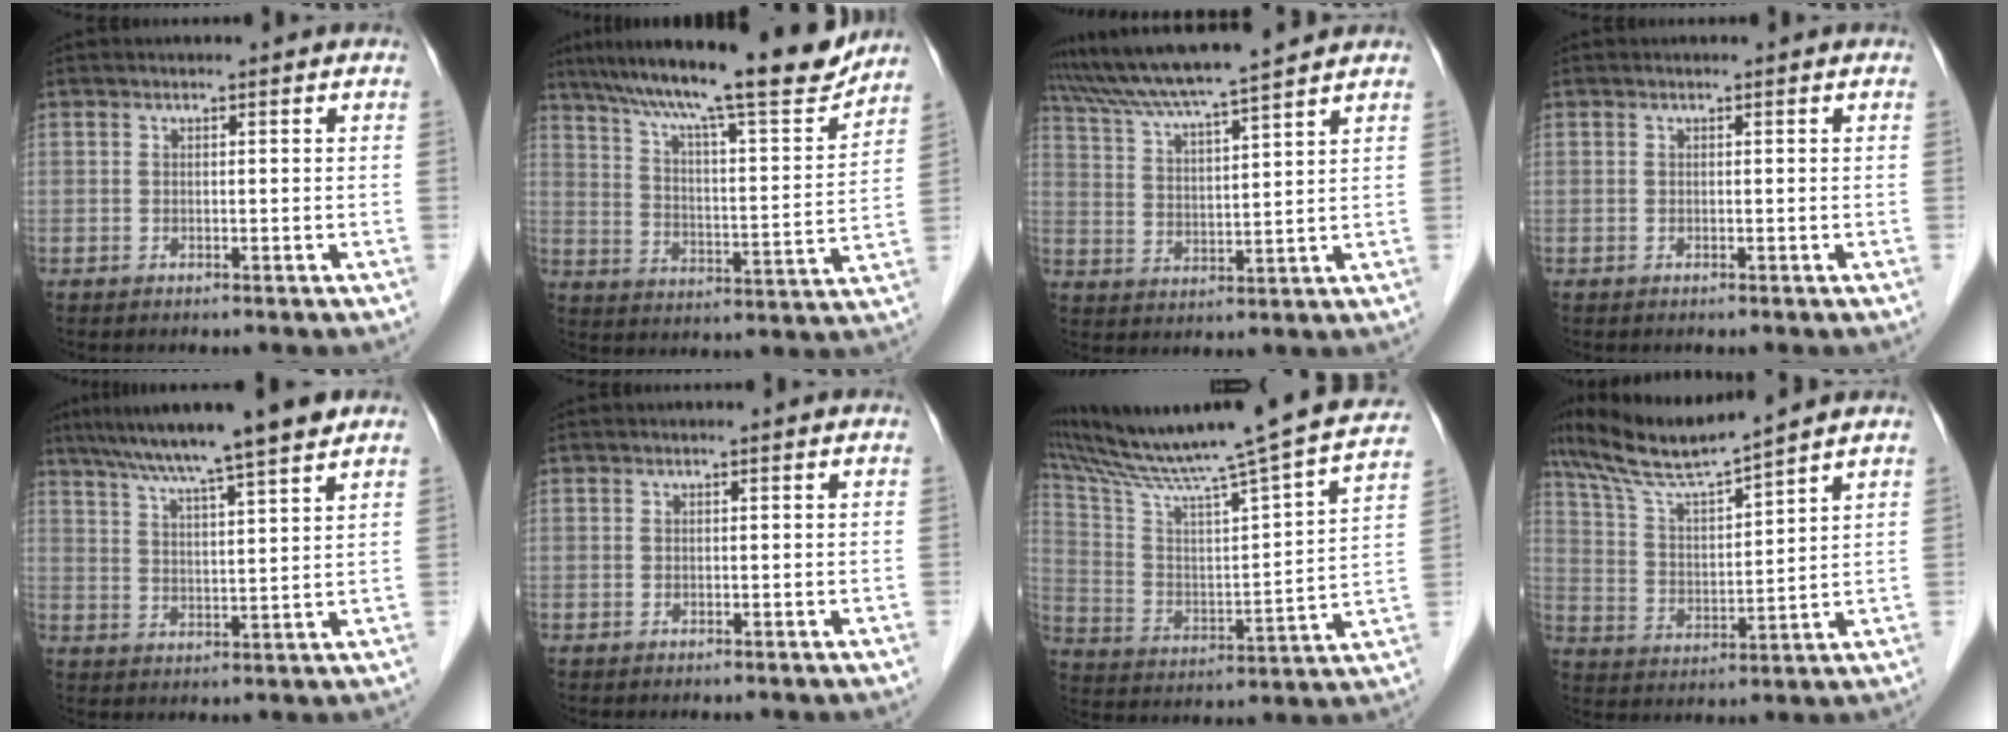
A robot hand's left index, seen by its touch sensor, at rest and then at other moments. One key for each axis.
{"total": 20.0, "fx": 17.0, "fy": 1.4, "fz": 10.4, "tx": -0.171, "ty": -0.002, "tz": 0.255}
{"total": 12.6, "fx": 11.3, "fy": -1.5, "fz": 5.5, "tx": -0.102, "ty": 0.017, "tz": 0.191}
{"total": 0.0}
{"total": 11.9, "fx": 9.5, "fy": -0.5, "fz": 7.2, "tx": -0.118, "ty": 0.018, "tz": 0.147}
{"total": 0.0}
{"total": 25.1, "fx": 21.9, "fy": -0.4, "fz": 12.2, "tx": -0.208, "ty": -0.038, "tz": 0.324}
{"total": 11.2, "fx": 9.9, "fy": -0.7, "fz": 5.1, "tx": -0.107, "ty": 0.007, "tz": 0.189}